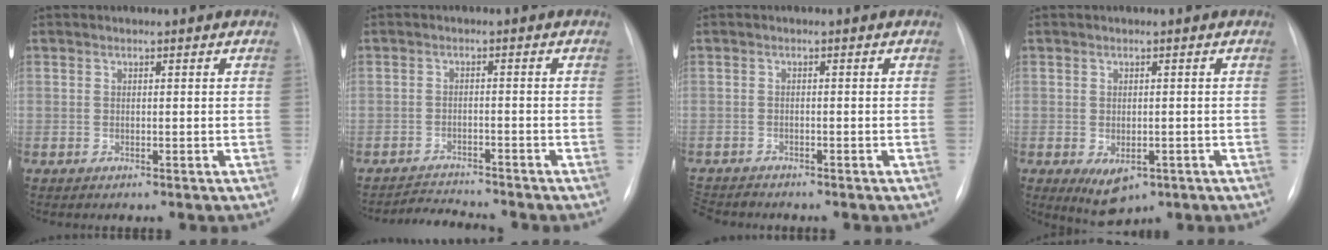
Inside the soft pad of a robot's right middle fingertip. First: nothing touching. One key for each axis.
{"total": 3.9, "fx": -3.9, "fy": -0.6, "fz": -0.1, "tx": -0.002, "ty": -0.014, "tz": -0.064}
{"total": 3.9, "fx": -3.6, "fy": 1.2, "fz": 0.6, "tx": -0.010, "ty": -0.013, "tz": -0.062}
{"total": 4.8, "fx": -1.9, "fy": 2.8, "fz": 3.4, "tx": -0.056, "ty": -0.007, "tz": -0.014}